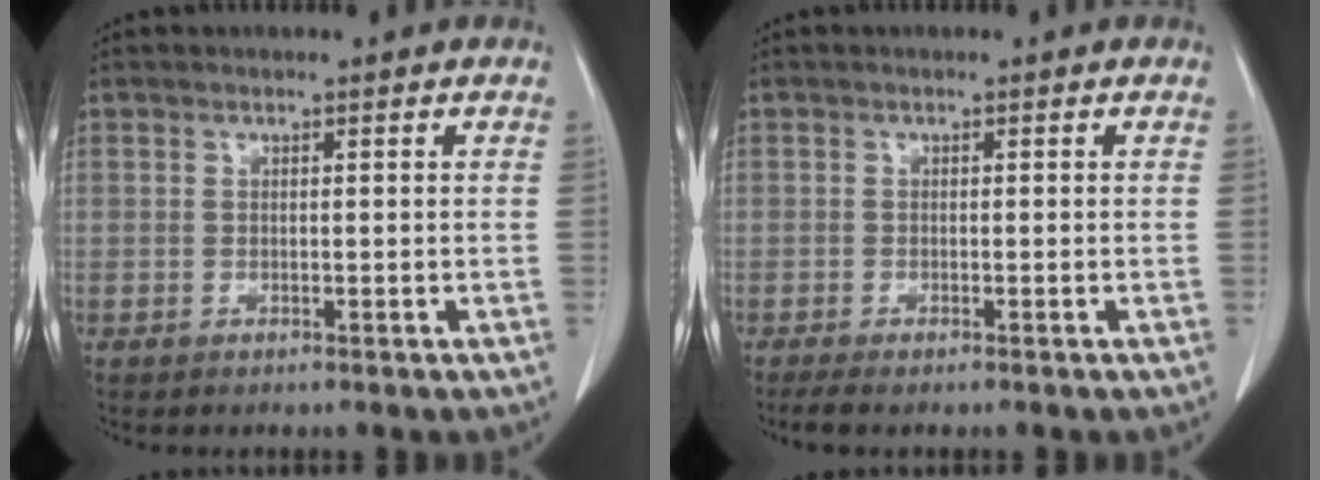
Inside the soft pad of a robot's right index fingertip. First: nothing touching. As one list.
[{"total": 2.5, "force": [-2.0, 0.2, 1.4], "torque": [-0.025, -0.009, -0.030]}]